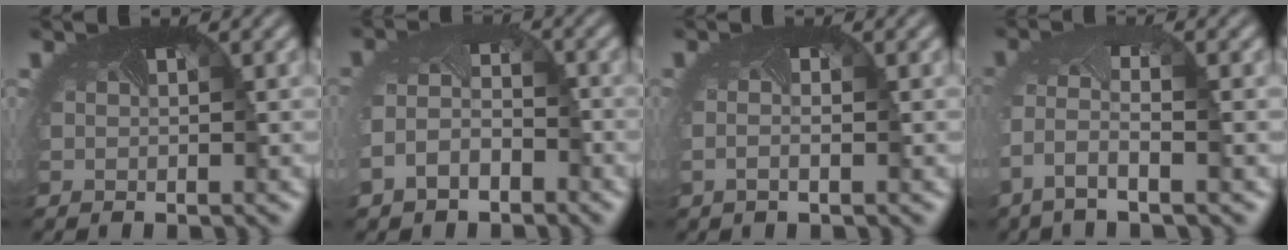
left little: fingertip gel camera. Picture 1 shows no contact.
{"total": 3.7, "force": [-2.1, 2.6, 1.6], "torque": [-0.049, -0.011, -0.047]}
{"total": 0.8, "force": [-0.4, 0.0, 0.7], "torque": [-0.019, -0.006, -0.007]}
{"total": 4.2, "force": [-2.1, 1.3, 3.4], "torque": [-0.103, -0.009, -0.049]}